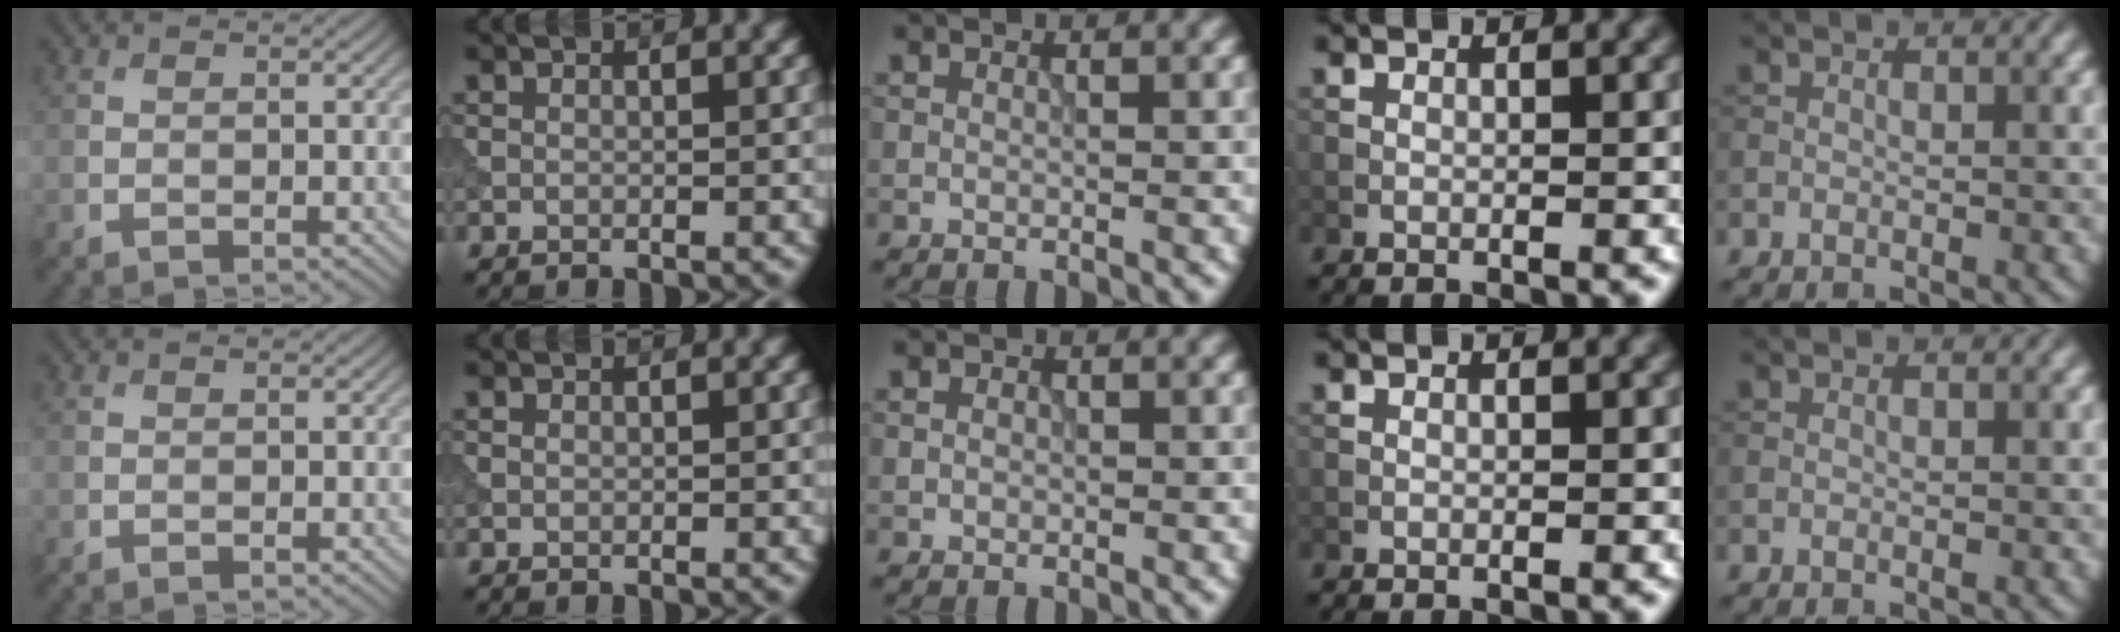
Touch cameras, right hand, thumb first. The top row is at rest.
{"middle": {"total": 0.7, "force": [0.0, 0.6, 0.3], "torque": [-0.004, -0.001, -0.001]}}